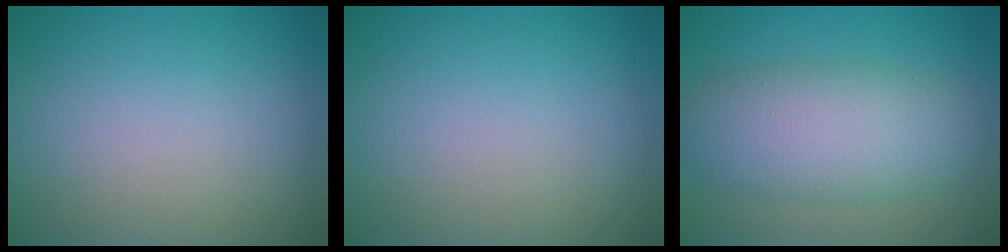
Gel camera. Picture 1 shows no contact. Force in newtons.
{"total": 0.0}
{"total": 5.9, "press": 5.9, "slide": 0.4}